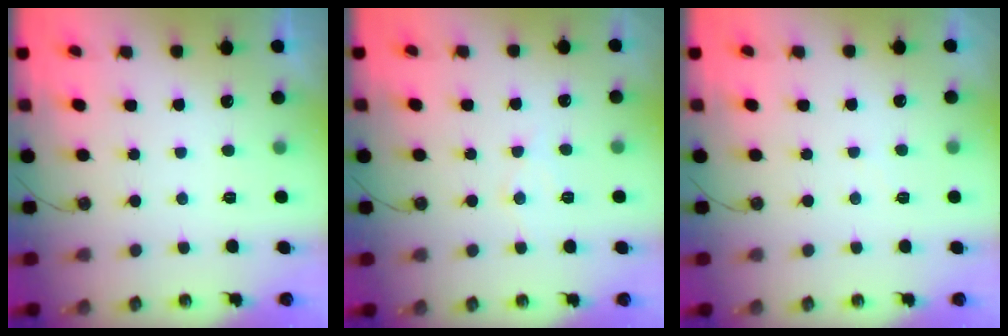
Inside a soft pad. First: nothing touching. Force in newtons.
{"total": 6.4, "press": 6.4, "slide": 0.5}
{"total": 2.5, "press": 2.4, "slide": 0.4}